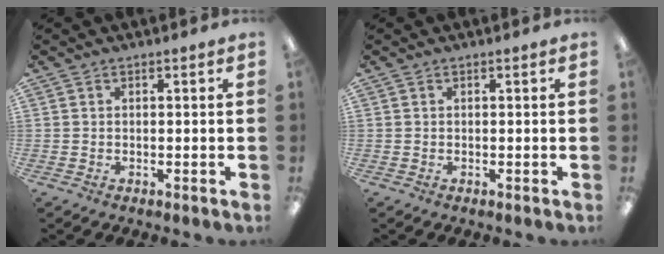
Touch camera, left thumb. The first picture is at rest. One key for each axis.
{"total": 0.0}